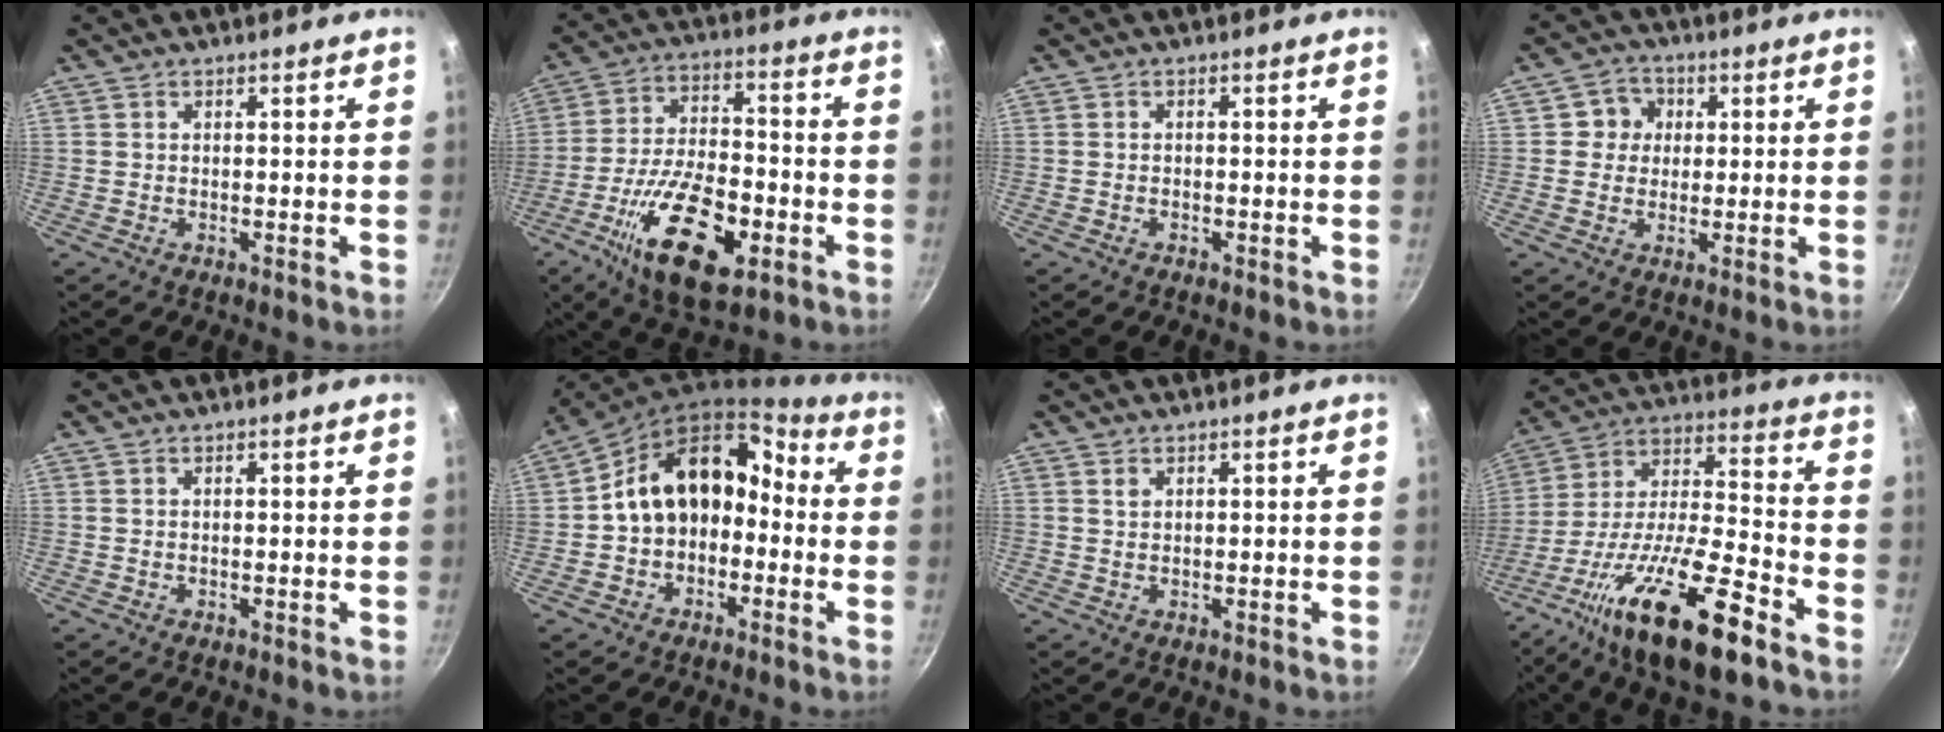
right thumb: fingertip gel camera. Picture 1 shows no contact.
{"total": 19.4, "force": [-7.9, 8.5, 15.6], "torque": [-0.265, 0.025, -0.138]}
{"total": 0.7, "force": [-0.5, 0.2, 0.4], "torque": [-0.013, 0.002, -0.009]}
{"total": 5.1, "force": [1.0, 4.7, 1.5], "torque": [0.011, 0.003, 0.008]}
{"total": 0.0}
{"total": 14.0, "force": [-1.5, 10.5, 9.1], "torque": [-0.103, 0.071, -0.036]}
{"total": 1.1, "force": [0.6, 0.7, 0.6], "torque": [-0.010, -0.002, 0.012]}
{"total": 23.5, "force": [-13.0, 6.4, 18.5], "torque": [-0.306, 0.059, -0.235]}